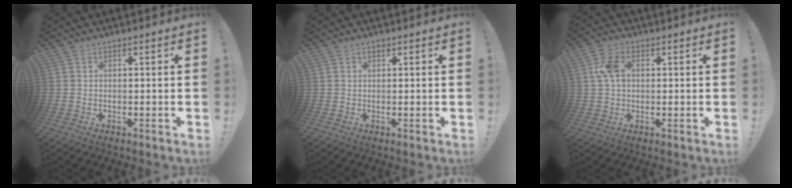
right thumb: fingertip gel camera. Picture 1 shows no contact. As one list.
[{"total": 0.6, "force": [0.4, 0.4, 0.3], "torque": [-0.003, 0.001, 0.006]}, {"total": 6.9, "force": [1.2, 4.6, 5.0], "torque": [-0.092, 0.008, 0.025]}]